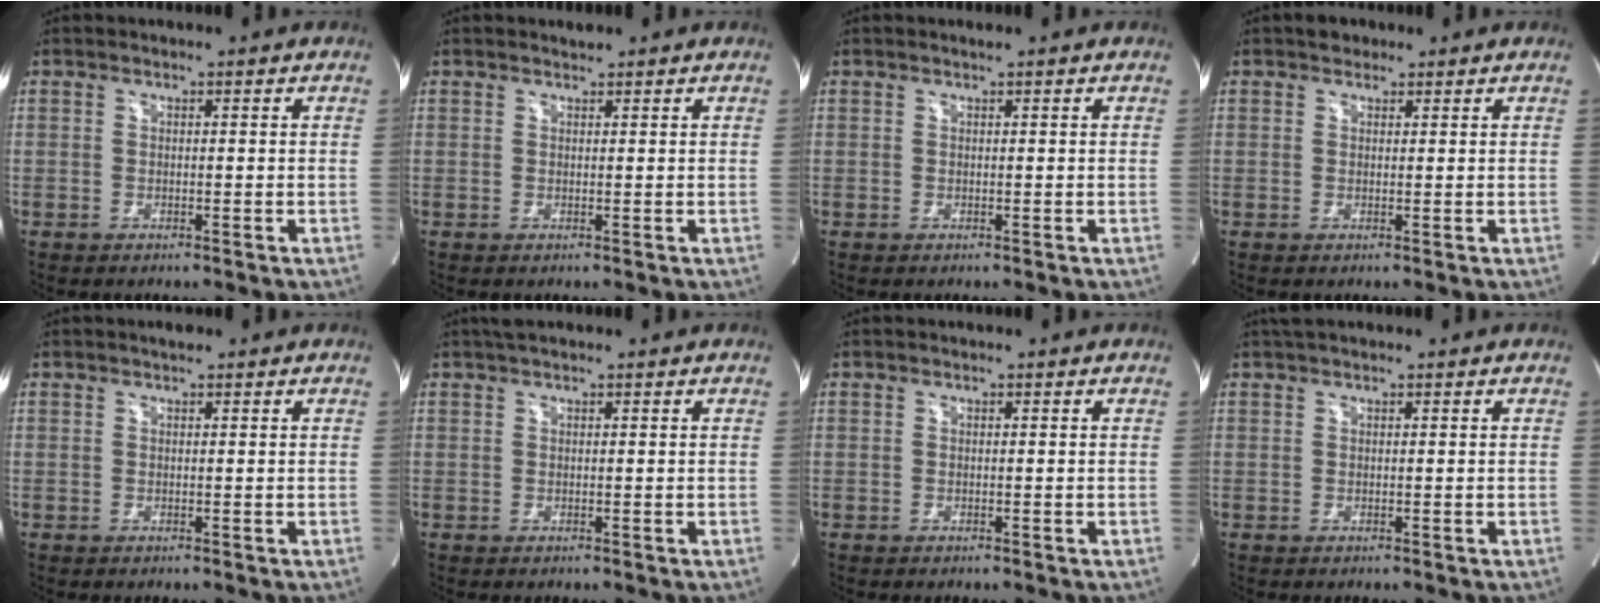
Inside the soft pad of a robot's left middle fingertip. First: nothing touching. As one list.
[{"total": 0.6, "force": [0.6, 0.1, 0.0], "torque": [-0.012, 0.001, 0.012]}, {"total": 0.0}, {"total": 1.7, "force": [1.3, 1.1, 0.4], "torque": [-0.009, 0.009, 0.018]}, {"total": 0.8, "force": [0.7, 0.2, 0.5], "torque": [-0.015, 0.004, 0.012]}, {"total": 2.1, "force": [1.7, 0.3, 1.2], "torque": [-0.021, 0.022, 0.029]}, {"total": 0.0}, {"total": 2.3, "force": [1.9, 0.3, 1.1], "torque": [-0.021, 0.028, 0.035]}]